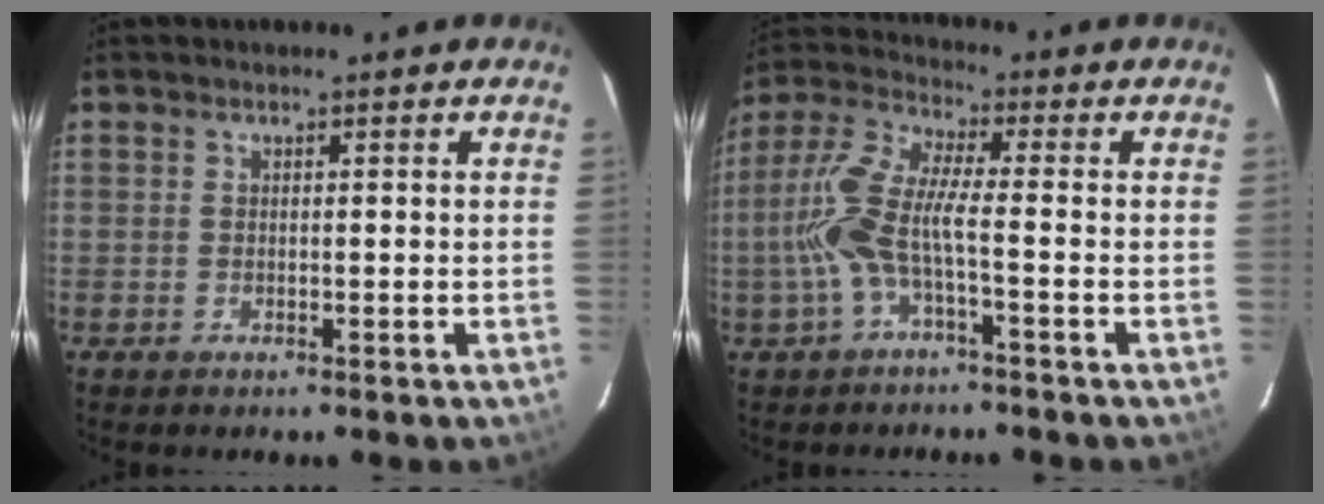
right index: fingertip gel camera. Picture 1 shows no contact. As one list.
[{"total": 9.1, "force": [-2.6, 1.7, 8.6], "torque": [-0.201, 0.008, -0.052]}]